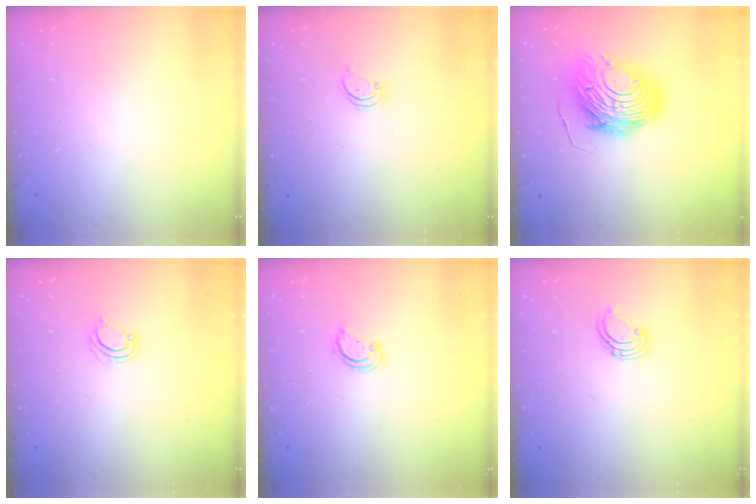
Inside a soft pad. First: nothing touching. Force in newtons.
{"total": 2.3, "press": 2.3, "slide": 0.1}
{"total": 14.7, "press": 14.7, "slide": 1.1}
{"total": 2.2, "press": 2.2, "slide": 0.1}
{"total": 2.8, "press": 2.8, "slide": 0.2}
{"total": 2.6, "press": 2.6, "slide": 0.2}